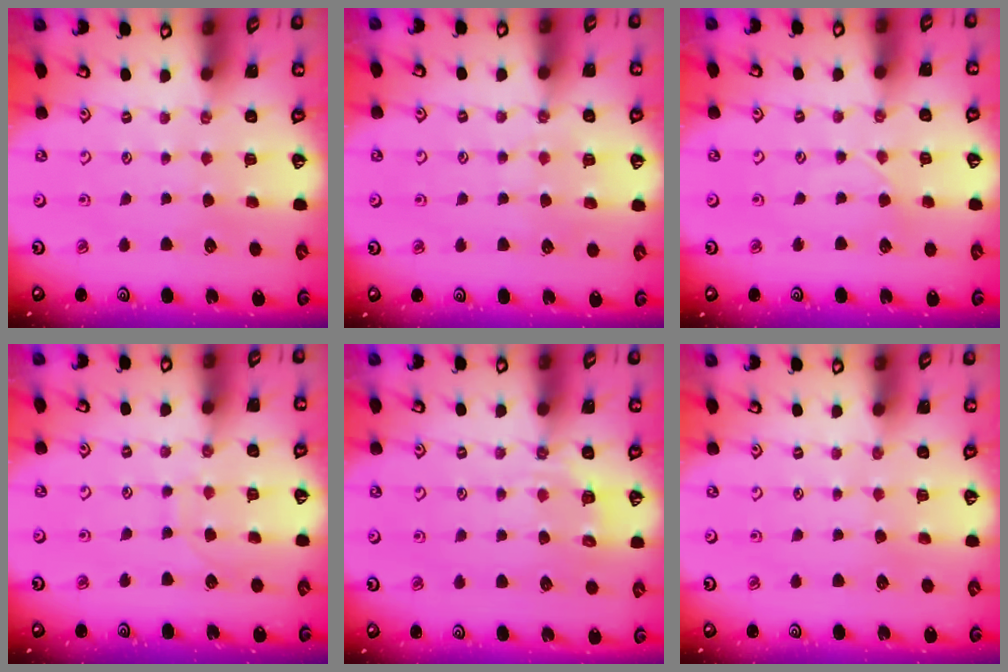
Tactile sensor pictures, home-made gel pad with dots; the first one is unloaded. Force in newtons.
{"total": 6.5, "press": 6.4, "slide": 0.6}
{"total": 2.0, "press": 2.0, "slide": 0.2}
{"total": 6.4, "press": 6.4, "slide": 0.2}
{"total": 5.2, "press": 5.0, "slide": 1.2}
{"total": 0.9, "press": 0.9, "slide": 0.1}